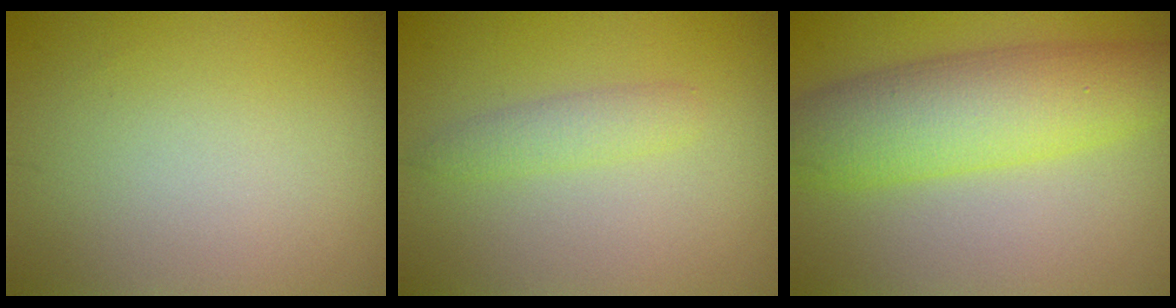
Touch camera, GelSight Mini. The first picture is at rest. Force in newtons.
{"total": 1.7, "press": 1.7, "slide": 0.1}
{"total": 7.2, "press": 7.2, "slide": 0.2}